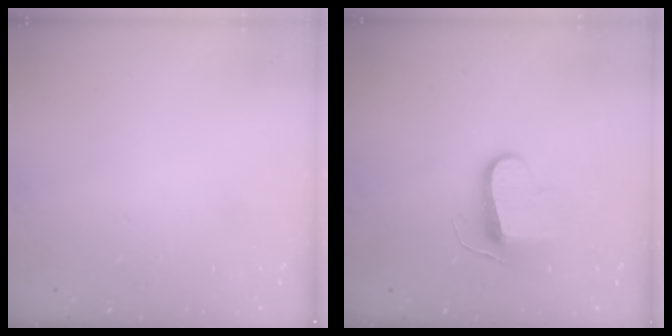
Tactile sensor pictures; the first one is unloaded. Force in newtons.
{"total": 9.5, "press": 9.5, "slide": 0.2}